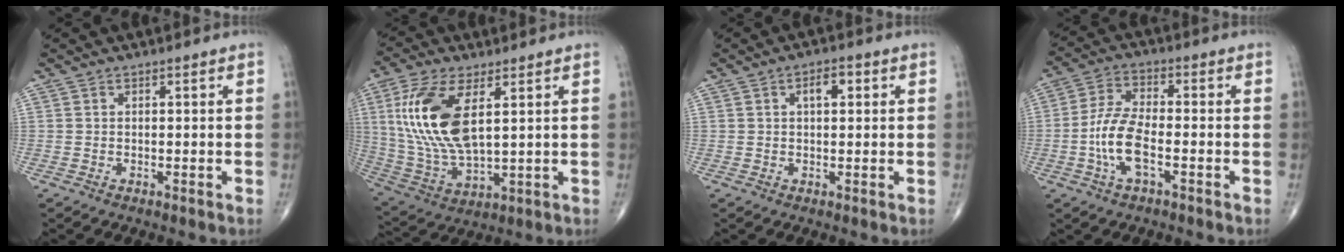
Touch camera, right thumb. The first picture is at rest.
{"total": 16.8, "force": [4.5, 7.4, 14.4], "torque": [-0.309, -0.016, 0.097]}
{"total": 3.4, "force": [1.0, 1.6, 2.8], "torque": [-0.038, 0.005, 0.012]}
{"total": 8.9, "force": [-2.6, 3.4, 7.8], "torque": [-0.167, 0.020, -0.055]}